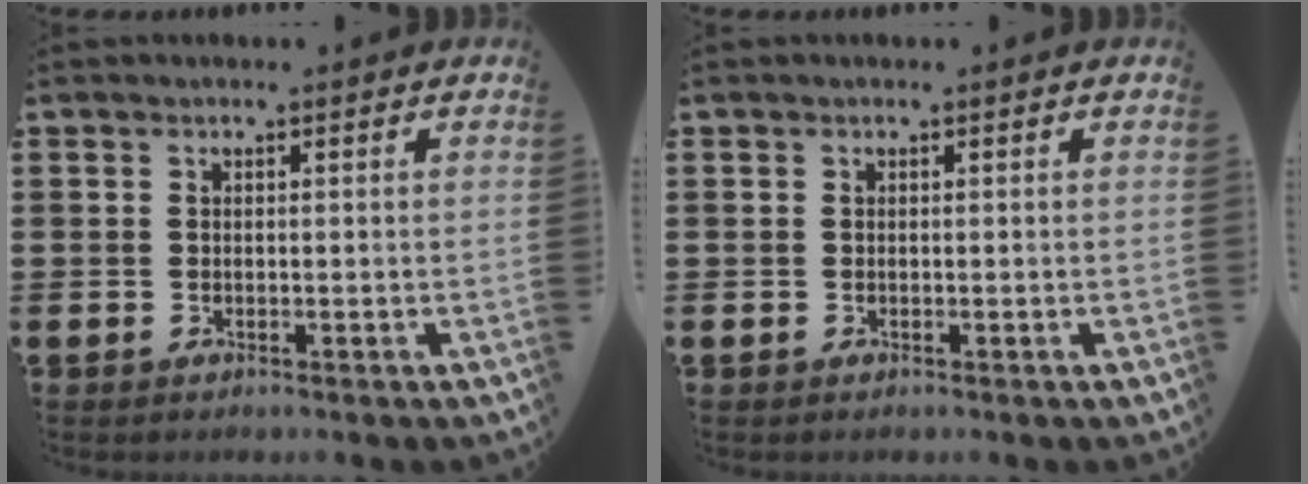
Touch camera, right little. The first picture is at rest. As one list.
[{"total": 0.0}]